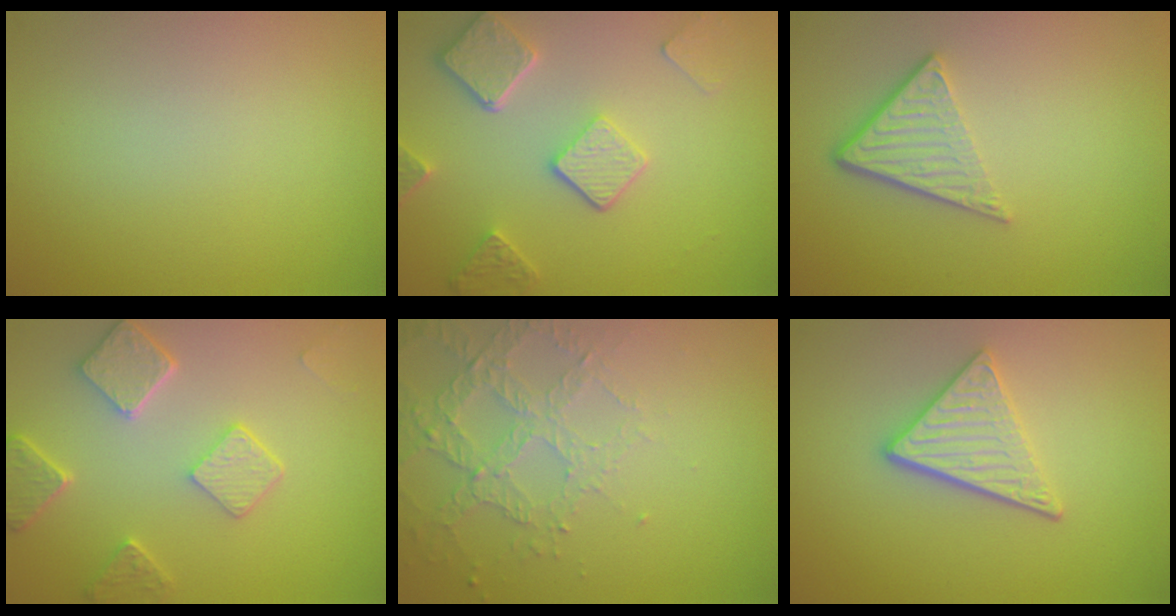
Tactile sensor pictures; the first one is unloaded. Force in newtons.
{"total": 5.1, "press": 3.9, "slide": 3.2}
{"total": 3.8, "press": 2.6, "slide": 2.8}
{"total": 4.6, "press": 3.6, "slide": 2.8}
{"total": 3.4, "press": 2.9, "slide": 1.8}
{"total": 3.6, "press": 3.0, "slide": 2.0}